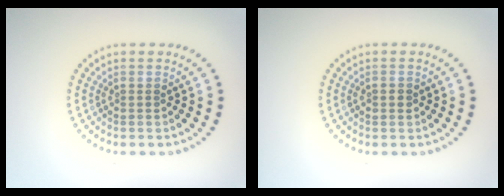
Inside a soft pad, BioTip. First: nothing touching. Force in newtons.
{"total": 1.3, "press": 1.3, "slide": 0.1}